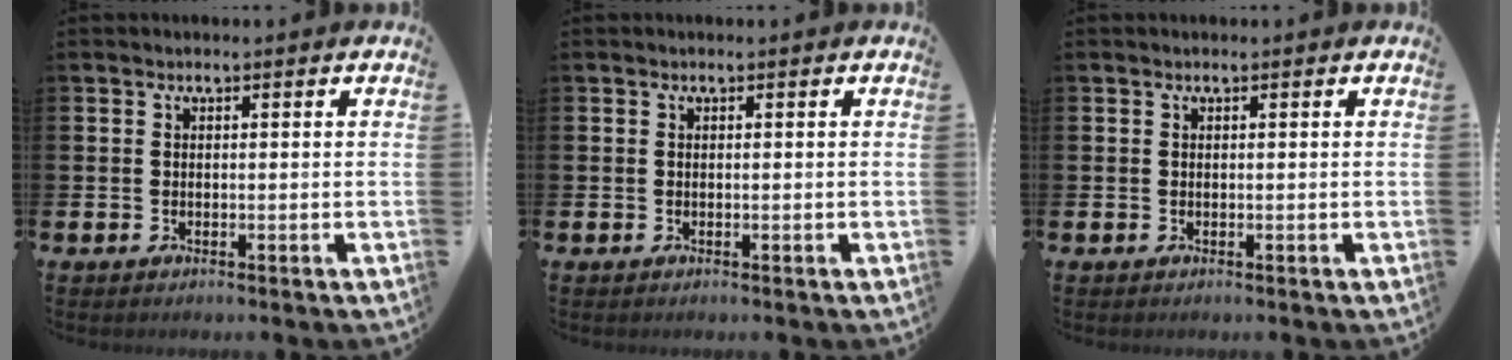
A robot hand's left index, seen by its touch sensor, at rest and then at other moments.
{"total": 0.0}
{"total": 0.0}